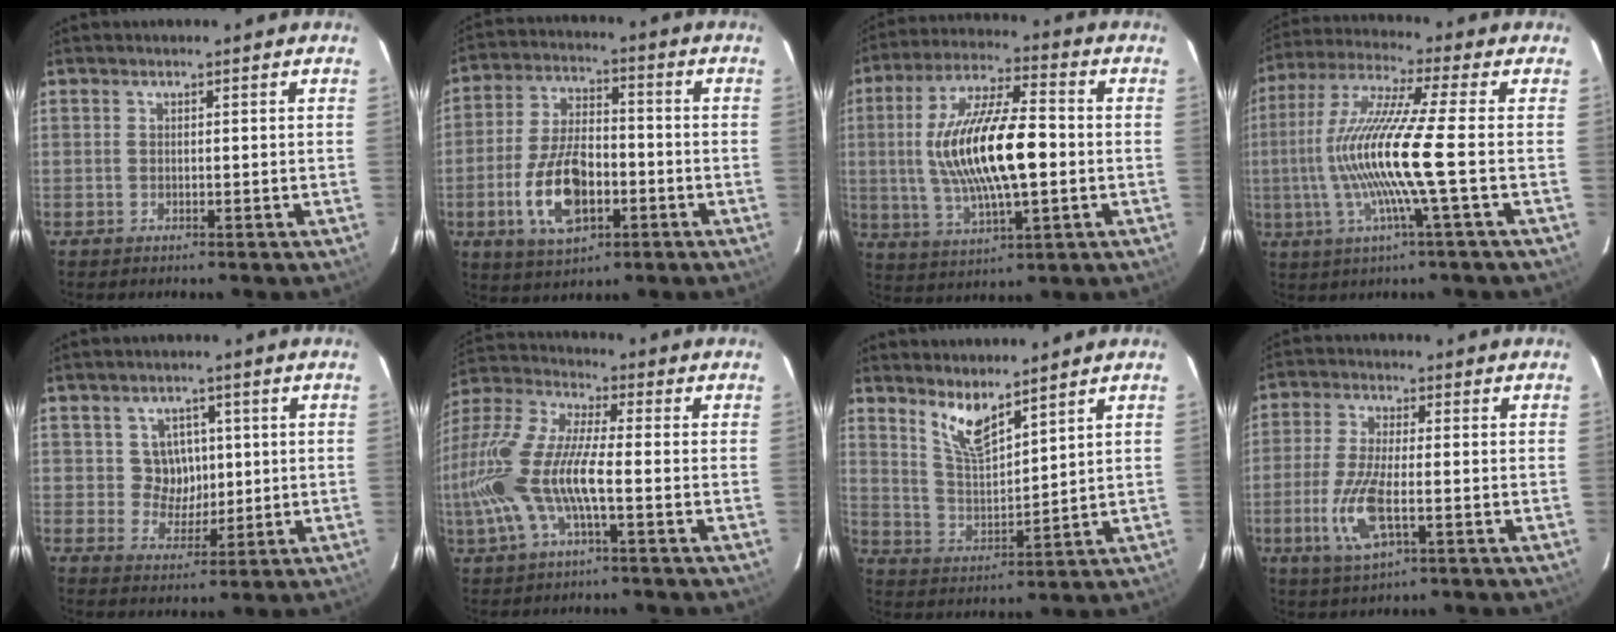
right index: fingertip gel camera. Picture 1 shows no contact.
{"total": 13.9, "force": [-4.6, 7.0, 11.0], "torque": [-0.226, 0.004, -0.075]}
{"total": 18.0, "force": [-0.6, 5.8, 17.1], "torque": [-0.324, 0.005, -0.007]}
{"total": 14.5, "force": [-2.5, -1.3, 14.2], "torque": [-0.280, -0.005, -0.045]}
{"total": 5.4, "force": [0.8, 5.2, 1.2], "torque": [-0.021, 0.012, 0.017]}
{"total": 17.1, "force": [-3.7, 4.4, 16.2], "torque": [-0.329, -0.008, -0.075]}
{"total": 8.2, "force": [6.8, 2.4, 3.8], "torque": [-0.066, -0.007, 0.136]}
{"total": 9.8, "force": [-3.0, 3.0, 8.9], "torque": [-0.191, -0.012, -0.058]}